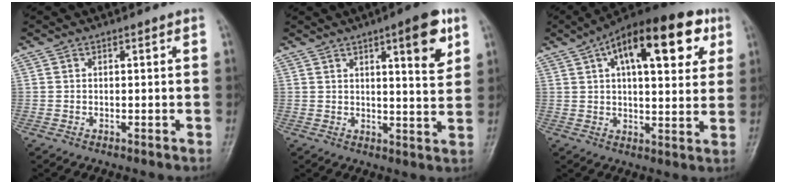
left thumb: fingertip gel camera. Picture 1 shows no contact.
{"total": 9.6, "force": [4.6, 2.4, 8.0], "torque": [-0.095, -0.021, 0.059]}
{"total": 20.8, "force": [8.9, 8.9, 16.6], "torque": [-0.225, 0.005, 0.130]}